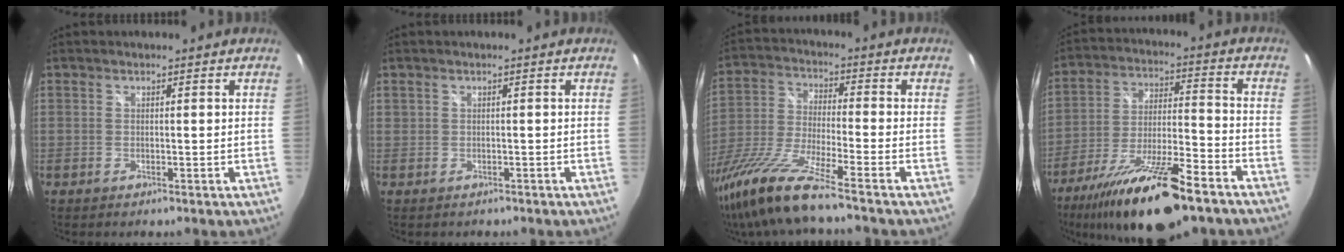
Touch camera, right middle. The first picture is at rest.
{"total": 0.6, "force": [-0.1, 0.6, 0.1], "torque": [0.000, 0.002, 0.001]}
{"total": 15.8, "force": [-12.1, -0.1, 10.1], "torque": [-0.212, -0.044, -0.228]}
{"total": 20.9, "force": [-15.2, 4.4, 13.6], "torque": [-0.257, -0.039, -0.254]}